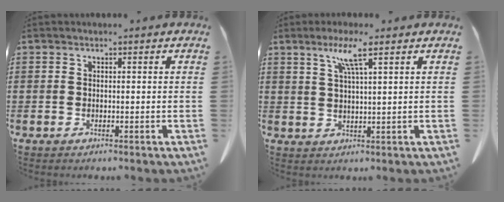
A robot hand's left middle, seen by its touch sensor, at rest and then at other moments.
{"total": 5.2, "force": [3.1, 0.0, 4.2], "torque": [-0.091, 0.003, 0.050]}